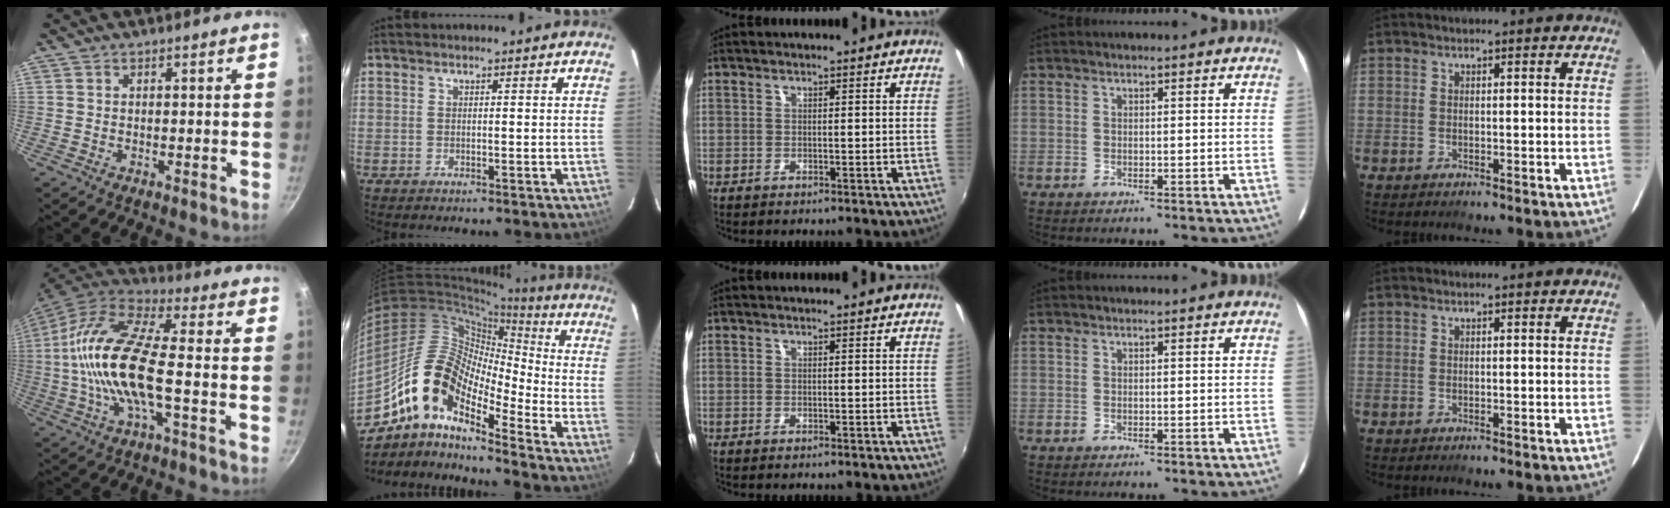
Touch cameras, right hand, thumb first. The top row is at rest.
{"thumb": {"total": 18.6, "force": [-2.1, 6.3, 17.4], "torque": [-0.343, 0.034, -0.057]}, "index": {"total": 15.4, "force": [-10.1, 5.4, 10.2], "torque": [-0.171, 0.004, -0.206]}}